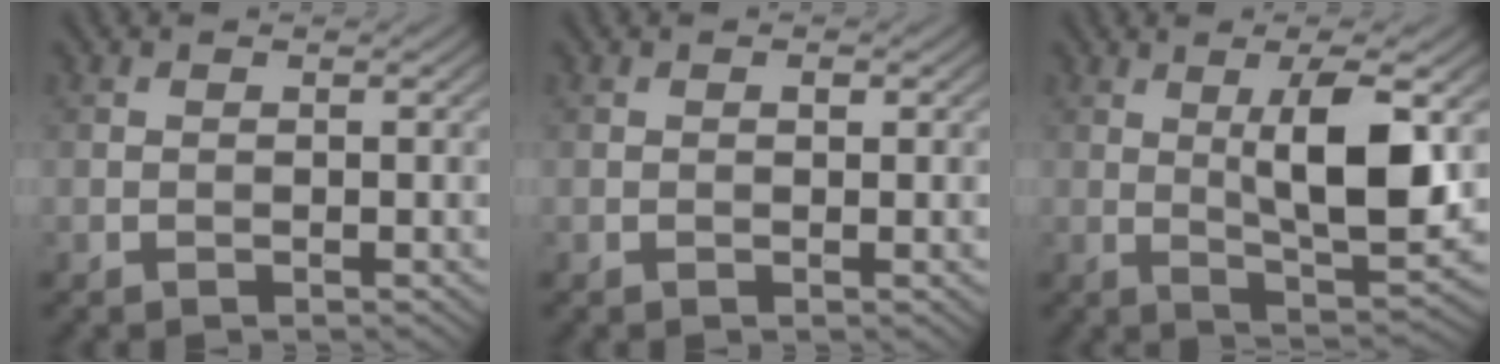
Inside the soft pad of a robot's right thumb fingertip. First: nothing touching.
{"total": 0.6, "force": [0.2, 0.2, 0.5], "torque": [-0.006, -0.002, 0.002]}
{"total": 9.3, "force": [1.8, 2.3, 8.8], "torque": [-0.149, 0.002, 0.035]}